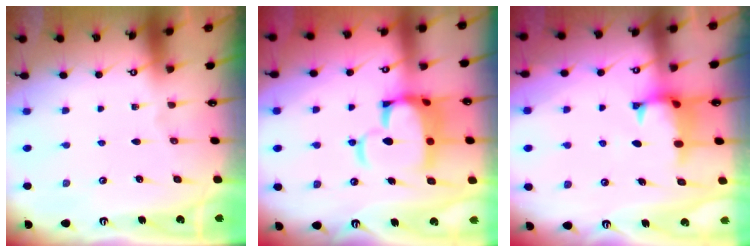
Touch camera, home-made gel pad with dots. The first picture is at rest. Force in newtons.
{"total": 10.9, "press": 10.8, "slide": 1.5}
{"total": 1.3, "press": 1.0, "slide": 0.8}